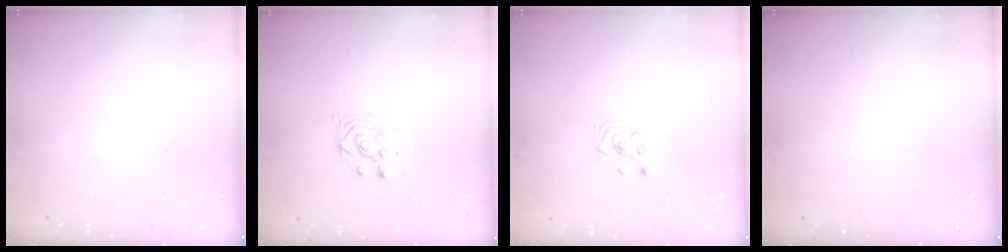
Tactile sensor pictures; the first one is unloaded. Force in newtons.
{"total": 5.5, "press": 5.5, "slide": 0.3}
{"total": 1.6, "press": 1.6, "slide": 0.0}
{"total": 0.0}